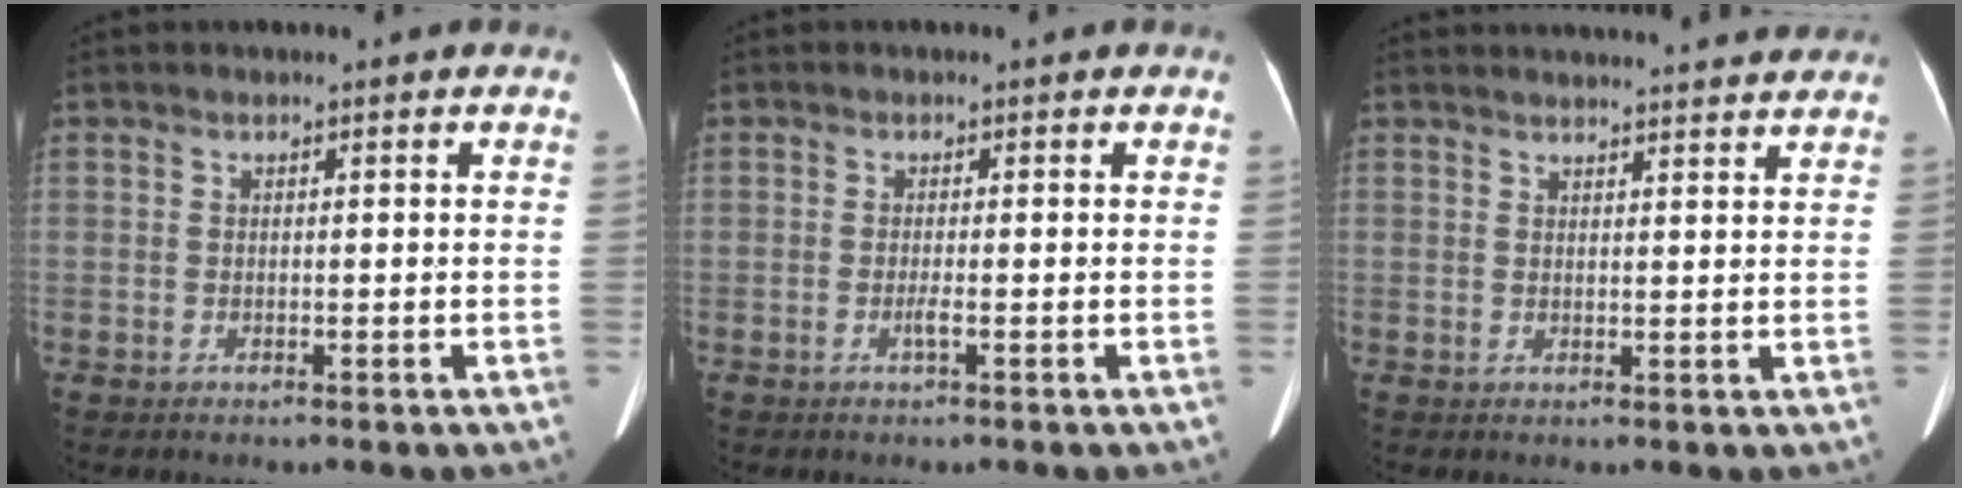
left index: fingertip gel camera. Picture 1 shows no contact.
{"total": 1.0, "force": [-0.4, -0.2, 0.9], "torque": [-0.021, 0.000, -0.008]}
{"total": 14.7, "force": [14.1, 1.3, 4.1], "torque": [-0.048, 0.019, 0.167]}